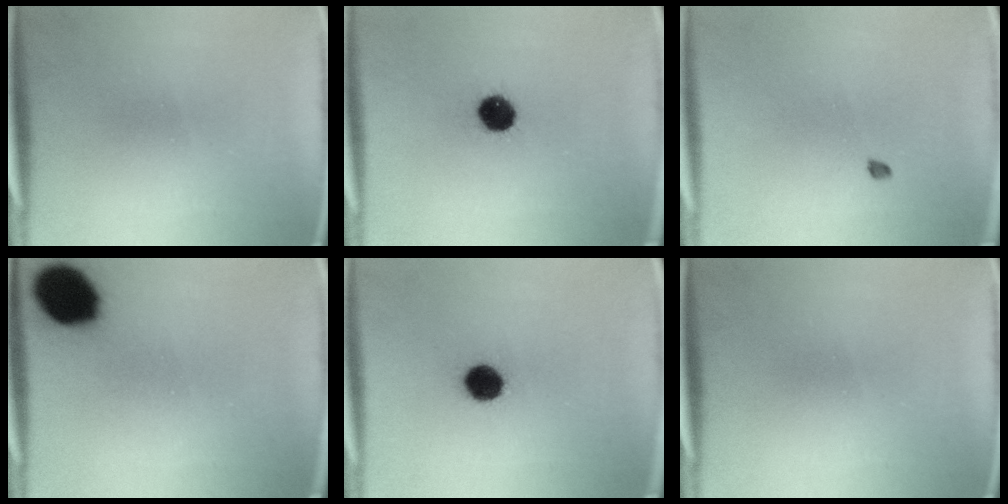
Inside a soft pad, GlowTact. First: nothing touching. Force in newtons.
{"total": 7.3}
{"total": 0.9}
{"total": 13.3}
{"total": 6.7}
{"total": 0.0}